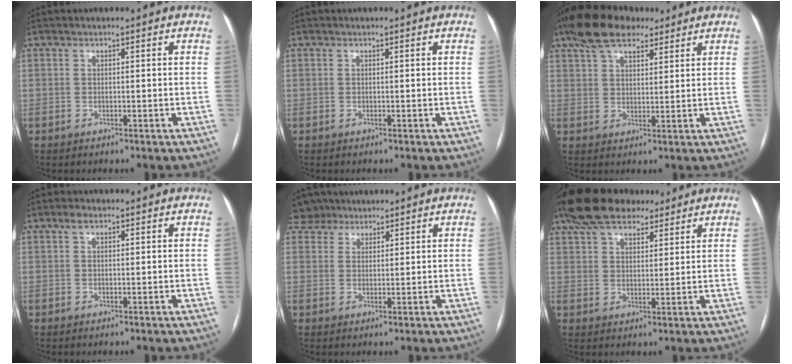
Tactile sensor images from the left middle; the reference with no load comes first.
{"total": 0.0}
{"total": 10.0, "force": [7.2, 4.2, 5.4], "torque": [-0.104, 0.032, 0.128]}
{"total": 1.3, "force": [0.7, 0.6, 0.9], "torque": [-0.020, 0.013, 0.013]}
{"total": 4.2, "force": [3.5, 2.3, 0.2], "torque": [-0.009, 0.021, 0.066]}
{"total": 13.0, "force": [10.0, 5.3, 6.4], "torque": [-0.117, 0.046, 0.172]}